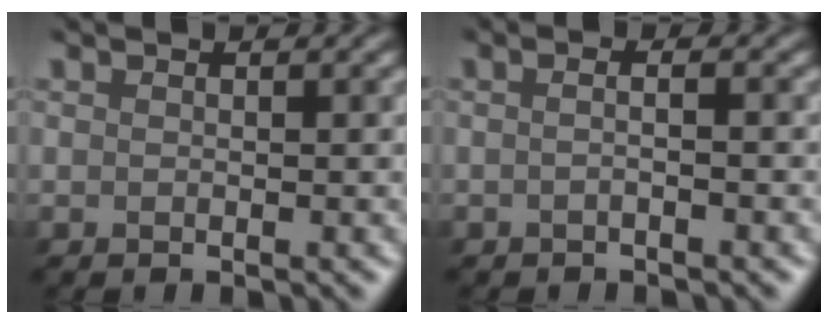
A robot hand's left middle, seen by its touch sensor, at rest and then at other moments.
{"total": 1.3, "force": [-0.3, 0.4, 1.2], "torque": [0.000, -0.003, -0.021]}